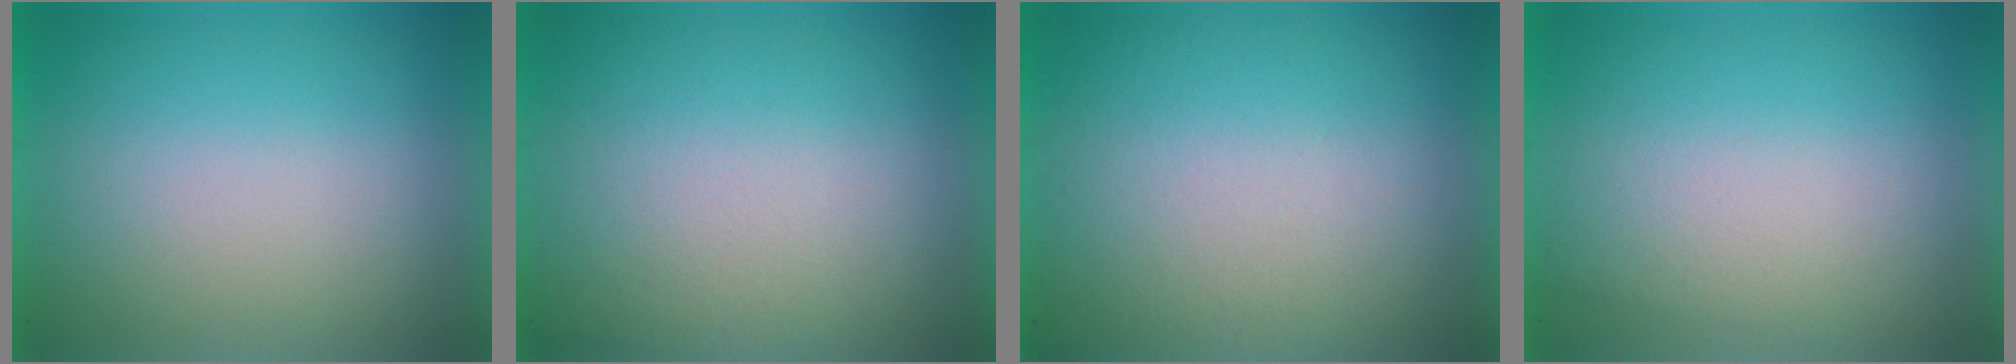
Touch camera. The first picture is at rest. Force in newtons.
{"total": 3.5}
{"total": 4.4}
{"total": 1.0}